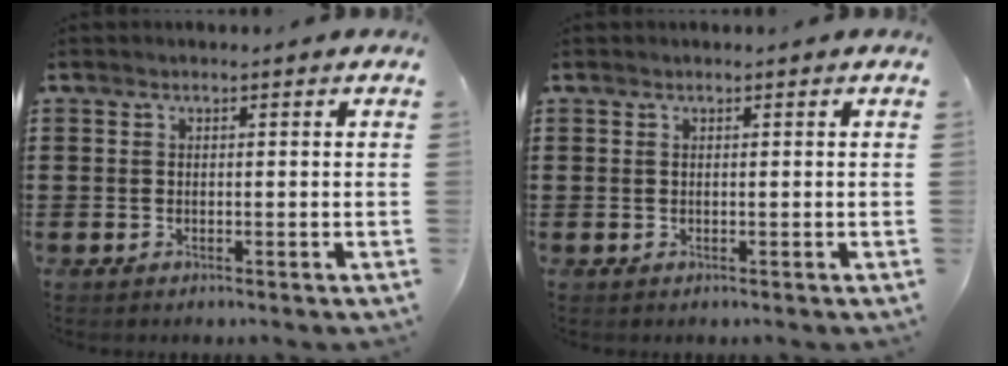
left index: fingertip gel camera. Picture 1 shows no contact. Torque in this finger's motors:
{"motor_torque": [-0.03, -0.01, -0.01, -0.01]}